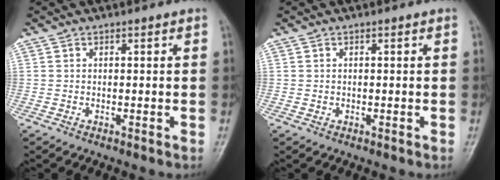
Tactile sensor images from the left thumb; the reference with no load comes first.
{"total": 0.6, "force": [-0.1, 0.5, 0.2], "torque": [0.001, 0.002, -0.001]}